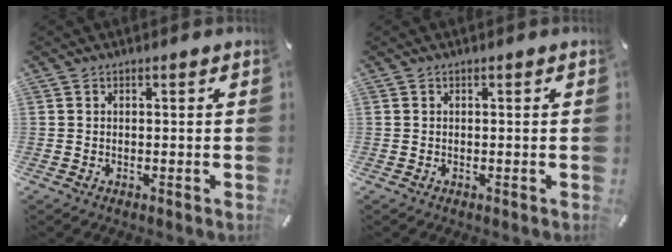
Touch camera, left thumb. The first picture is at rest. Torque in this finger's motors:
{"motor_torque": [-0.05, -0.04, -0.02, 0.02, 0.00]}